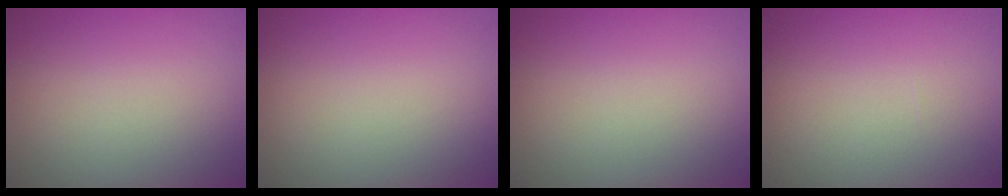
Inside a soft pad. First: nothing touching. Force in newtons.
{"total": 0.0}
{"total": 0.0}
{"total": 0.0}